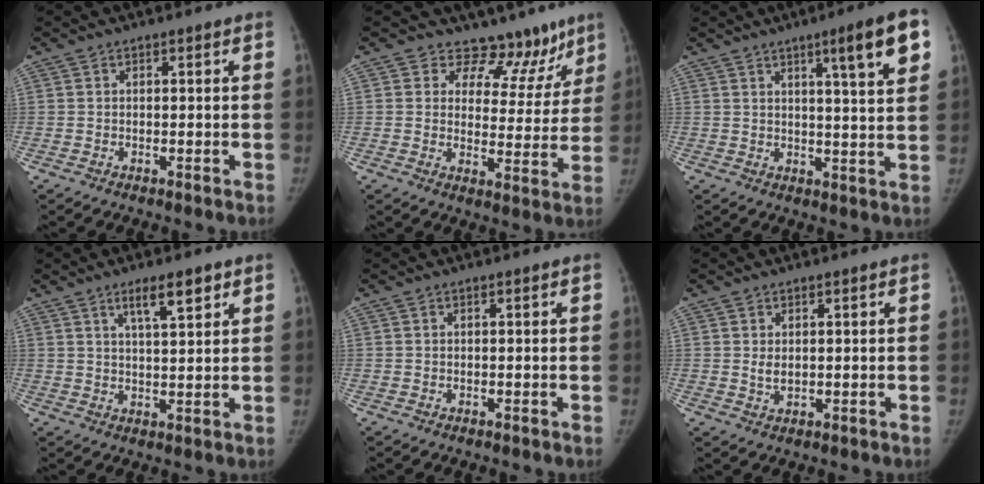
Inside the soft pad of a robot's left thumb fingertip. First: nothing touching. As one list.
[{"total": 12.3, "force": [9.8, 7.0, 2.4], "torque": [0.031, -0.064, 0.114]}, {"total": 10.4, "force": [5.1, 0.9, 9.1], "torque": [-0.119, -0.019, 0.068]}, {"total": 6.0, "force": [3.7, 1.5, 4.5], "torque": [-0.061, -0.019, 0.063]}, {"total": 0.0}, {"total": 1.9, "force": [0.5, 1.1, 1.4], "torque": [-0.020, -0.005, 0.014]}]